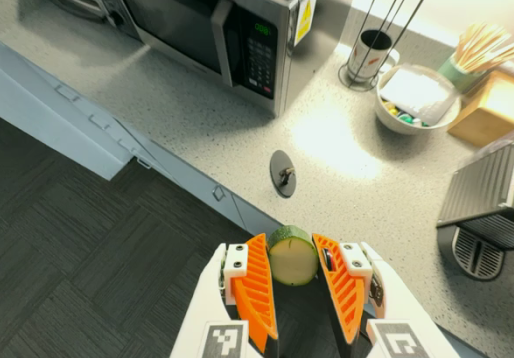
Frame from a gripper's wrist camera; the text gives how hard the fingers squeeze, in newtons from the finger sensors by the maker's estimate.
{"total": 9.1, "left": 8.9, "right": 9.3}